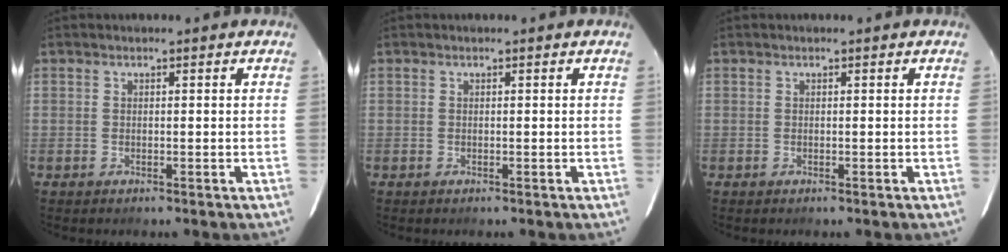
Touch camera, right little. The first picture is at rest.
{"total": 0.0}
{"total": 0.0}